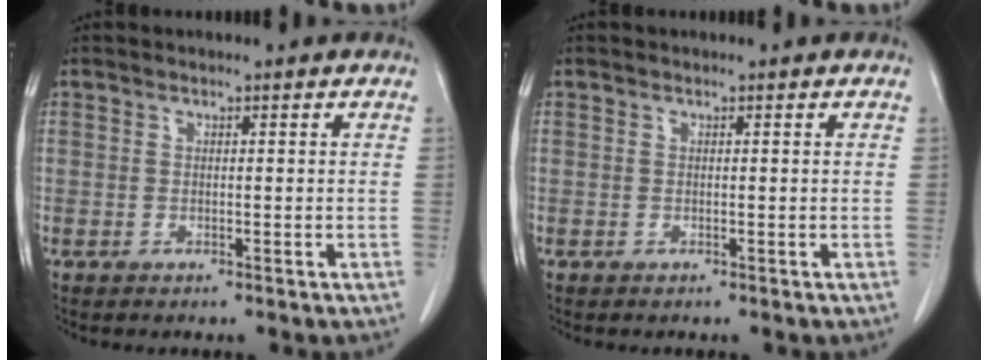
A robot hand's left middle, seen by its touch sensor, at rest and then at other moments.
{"total": 0.0}